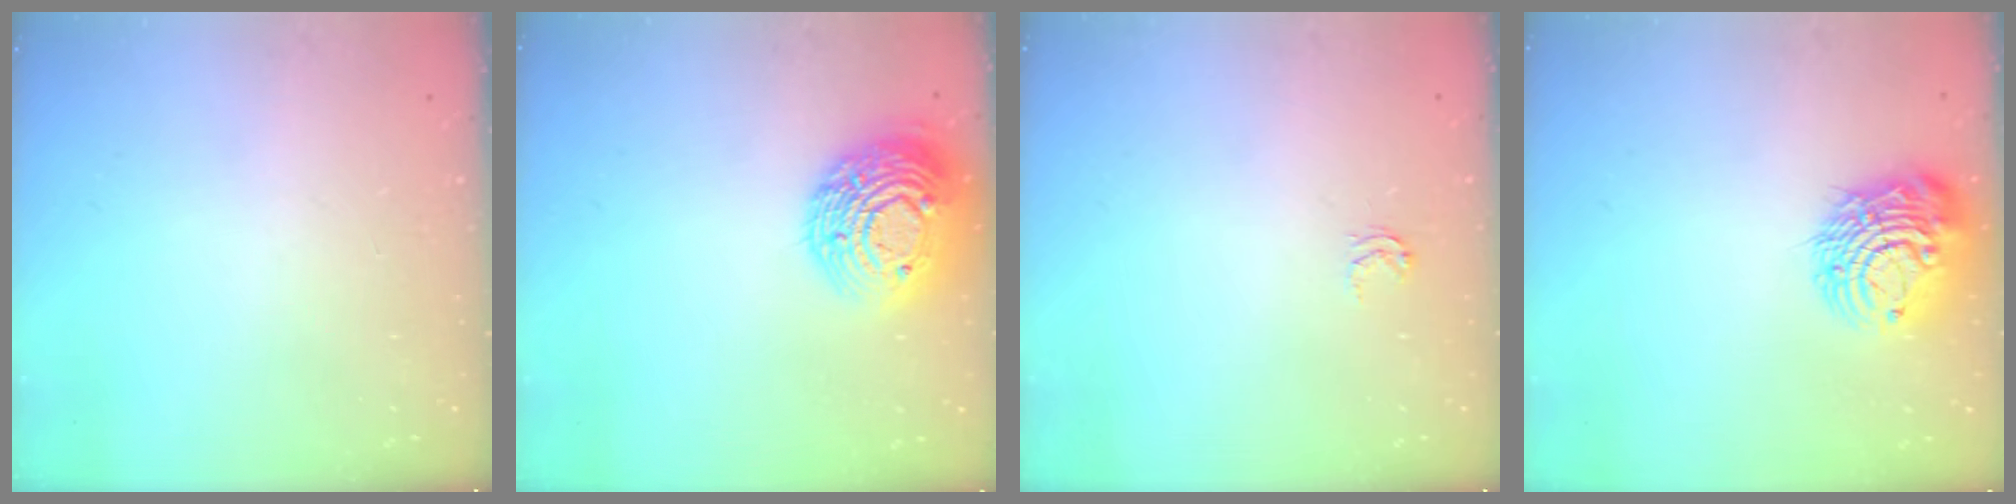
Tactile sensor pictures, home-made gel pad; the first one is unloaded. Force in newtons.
{"total": 17.8, "press": 17.8, "slide": 1.2}
{"total": 2.7, "press": 2.7, "slide": 0.4}
{"total": 12.1, "press": 12.0, "slide": 1.4}